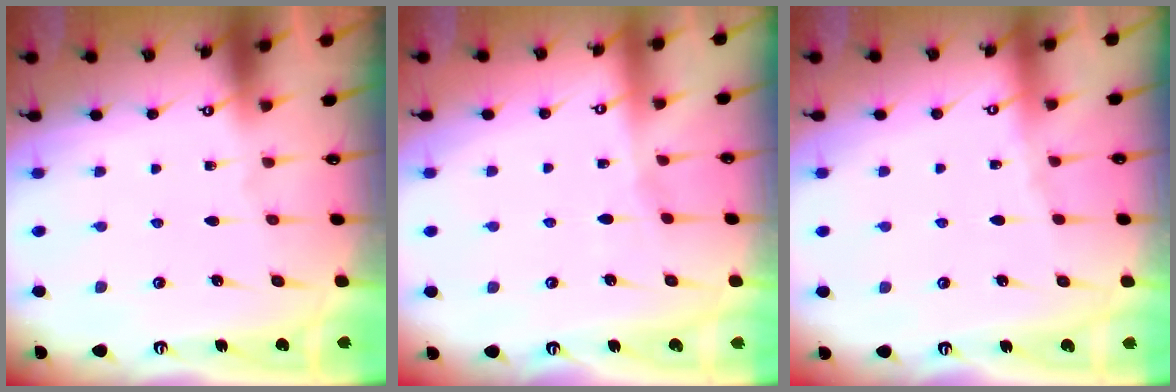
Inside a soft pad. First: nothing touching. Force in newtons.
{"total": 3.4, "press": 3.4, "slide": 0.4}
{"total": 2.2, "press": 2.1, "slide": 0.5}